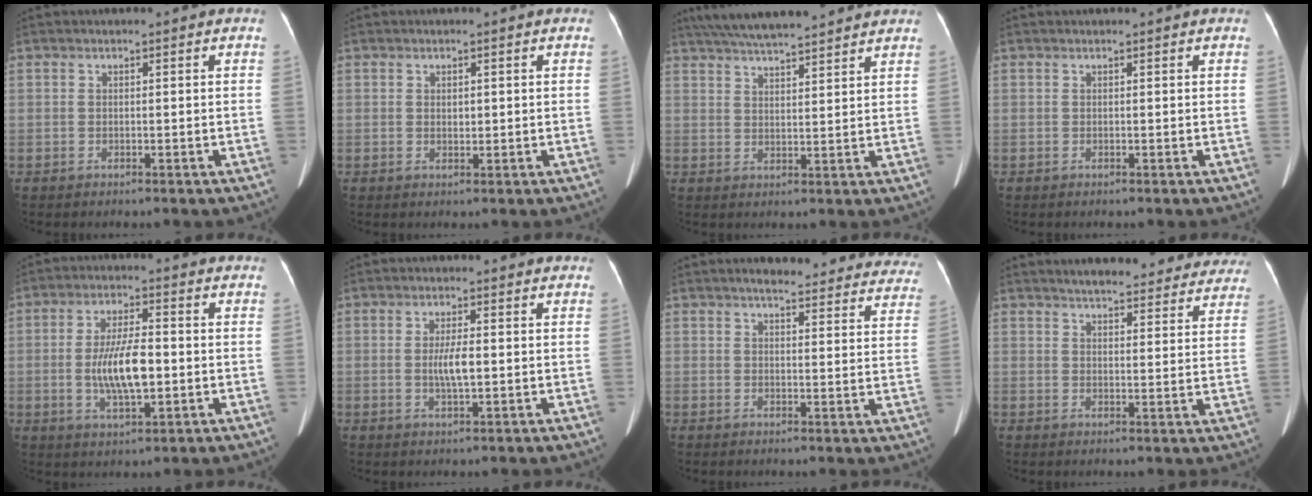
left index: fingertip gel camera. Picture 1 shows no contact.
{"total": 1.1, "force": [0.1, 0.7, 0.8], "torque": [-0.015, -0.001, 0.005]}
{"total": 13.8, "force": [12.3, 1.5, 6.1], "torque": [-0.110, 0.035, 0.187]}
{"total": 0.8, "force": [0.8, 0.1, 0.2], "torque": [-0.007, 0.016, 0.012]}
{"total": 8.7, "force": [-1.1, 2.4, 8.3], "torque": [-0.166, -0.002, -0.017]}
{"total": 3.6, "force": [-0.3, 0.6, 3.6], "torque": [-0.072, -0.005, -0.003]}
{"total": 20.4, "force": [18.7, 4.4, 6.8], "torque": [-0.067, -0.025, 0.203]}
{"total": 20.7, "force": [18.7, 5.0, 7.2], "torque": [-0.086, -0.008, 0.217]}